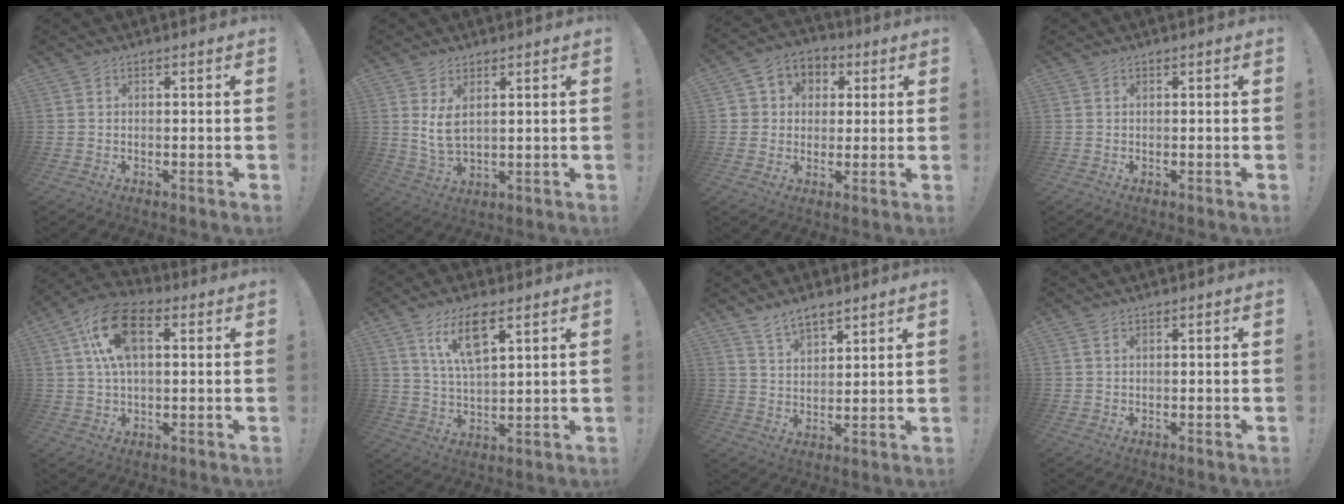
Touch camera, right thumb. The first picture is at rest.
{"total": 6.5, "force": [2.7, 3.0, 5.1], "torque": [-0.088, -0.017, 0.045]}
{"total": 6.7, "force": [0.6, 6.4, 1.8], "torque": [-0.028, 0.003, 0.017]}
{"total": 0.0}
{"total": 14.4, "force": [4.2, 7.7, 11.3], "torque": [-0.204, 0.005, 0.077]}
{"total": 10.6, "force": [6.2, 3.7, 7.8], "torque": [-0.146, -0.014, 0.110]}
{"total": 6.9, "force": [5.9, 2.3, 2.5], "torque": [-0.051, -0.034, 0.113]}
{"total": 1.0, "force": [0.7, 0.1, 0.7], "torque": [-0.015, -0.001, 0.013]}